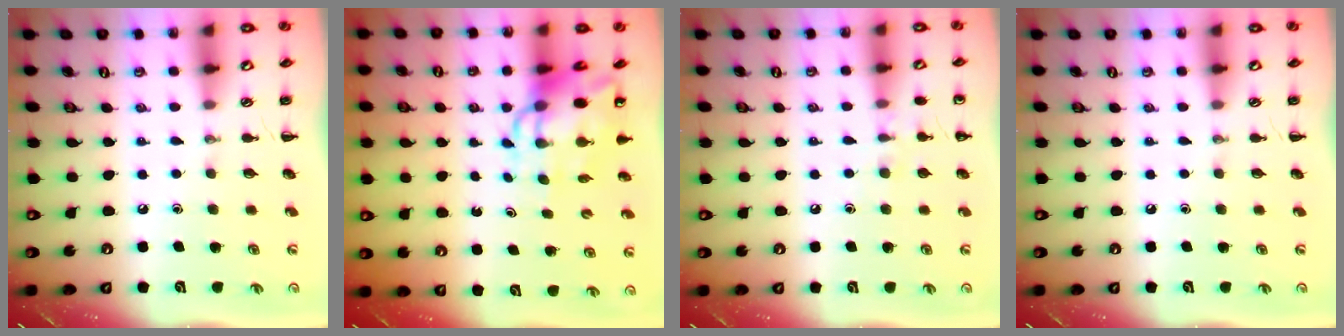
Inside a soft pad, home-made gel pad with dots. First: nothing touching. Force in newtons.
{"total": 9.8, "press": 9.4, "slide": 2.9}
{"total": 5.5, "press": 5.3, "slide": 1.5}
{"total": 0.0}